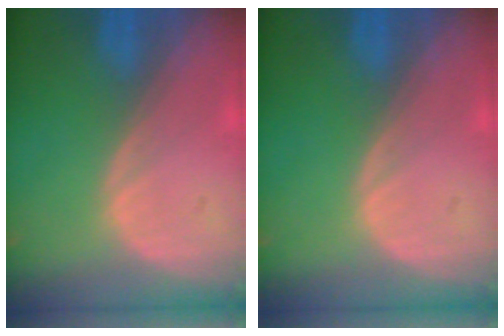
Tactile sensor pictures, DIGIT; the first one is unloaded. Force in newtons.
{"total": 0.0}